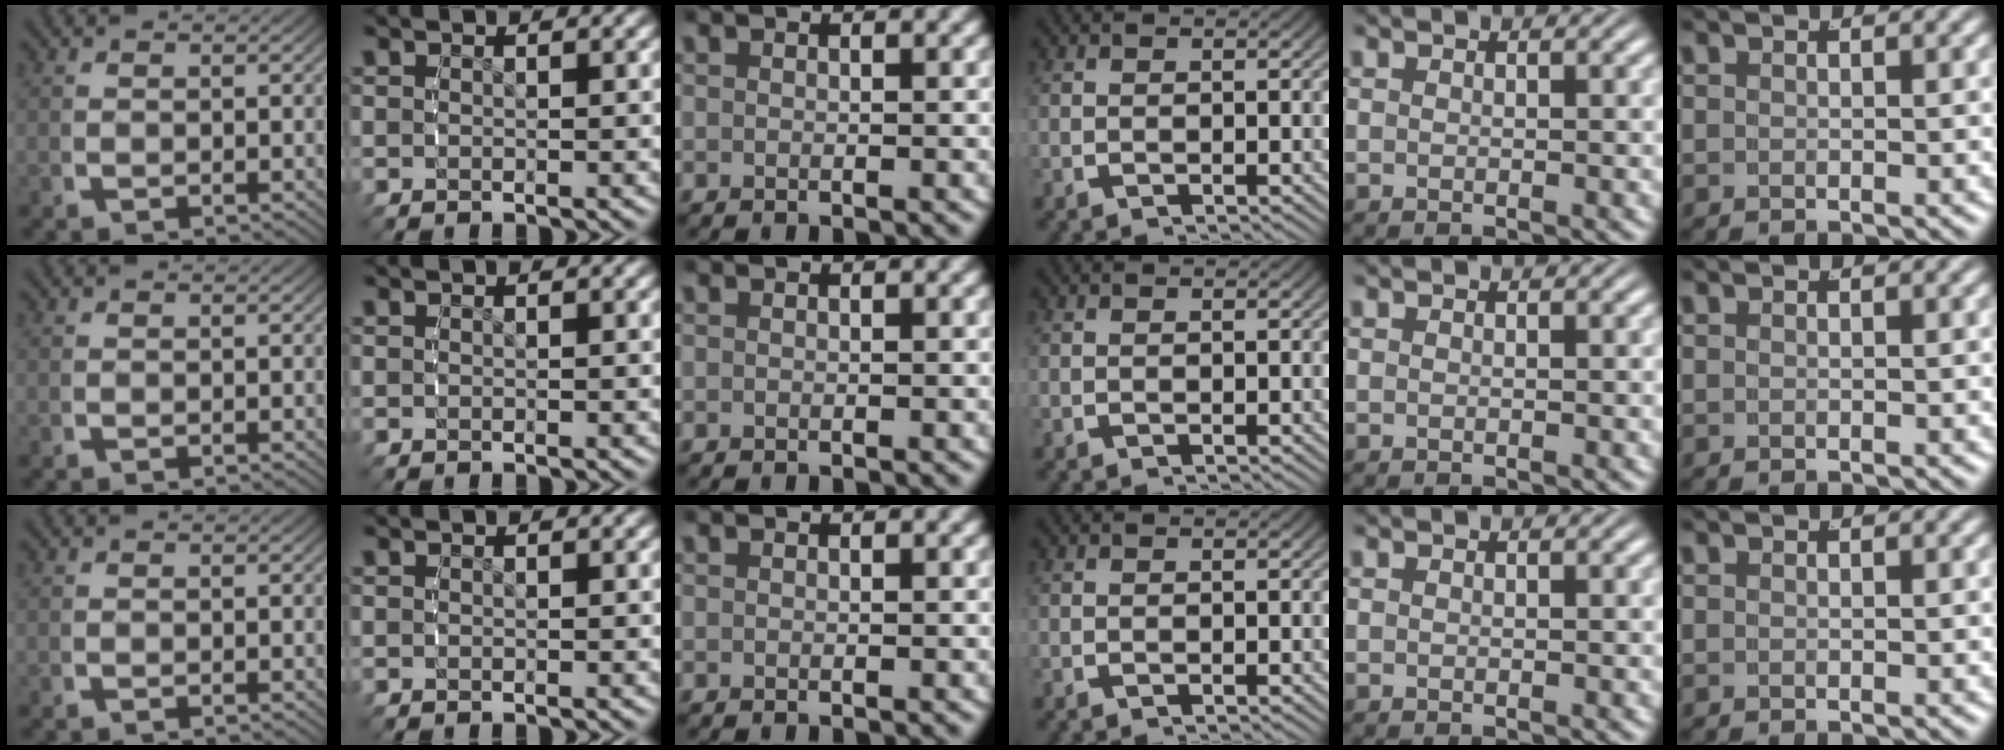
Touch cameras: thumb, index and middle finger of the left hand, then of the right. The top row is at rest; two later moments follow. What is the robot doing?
{"motion": "reach", "object": "glasses case"}